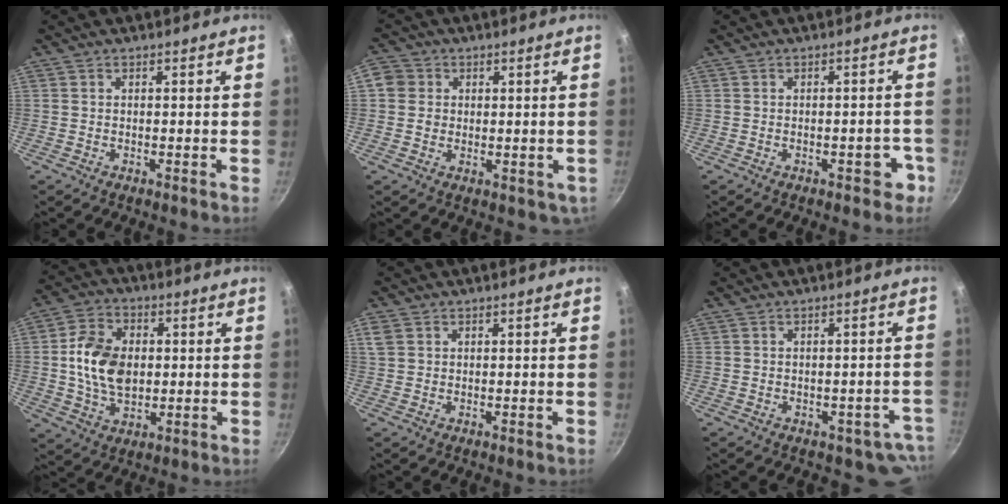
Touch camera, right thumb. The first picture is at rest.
{"total": 6.5, "force": [1.0, 6.0, 2.4], "torque": [-0.010, -0.003, 0.015]}
{"total": 3.8, "force": [-1.9, 2.1, 2.6], "torque": [-0.003, 0.022, -0.018]}
{"total": 12.1, "force": [0.8, 8.4, 8.7], "torque": [-0.138, 0.005, 0.011]}
{"total": 3.0, "force": [1.3, 2.3, 1.5], "torque": [-0.028, 0.001, 0.031]}
{"total": 5.9, "force": [-2.5, 4.5, 3.0], "torque": [0.023, 0.031, -0.016]}